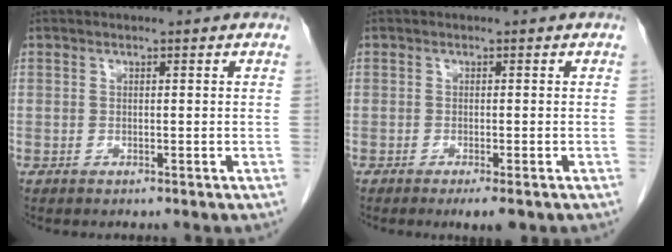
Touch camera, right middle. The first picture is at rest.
{"total": 2.9, "force": [-1.9, 0.4, 2.1], "torque": [-0.025, -0.007, -0.026]}